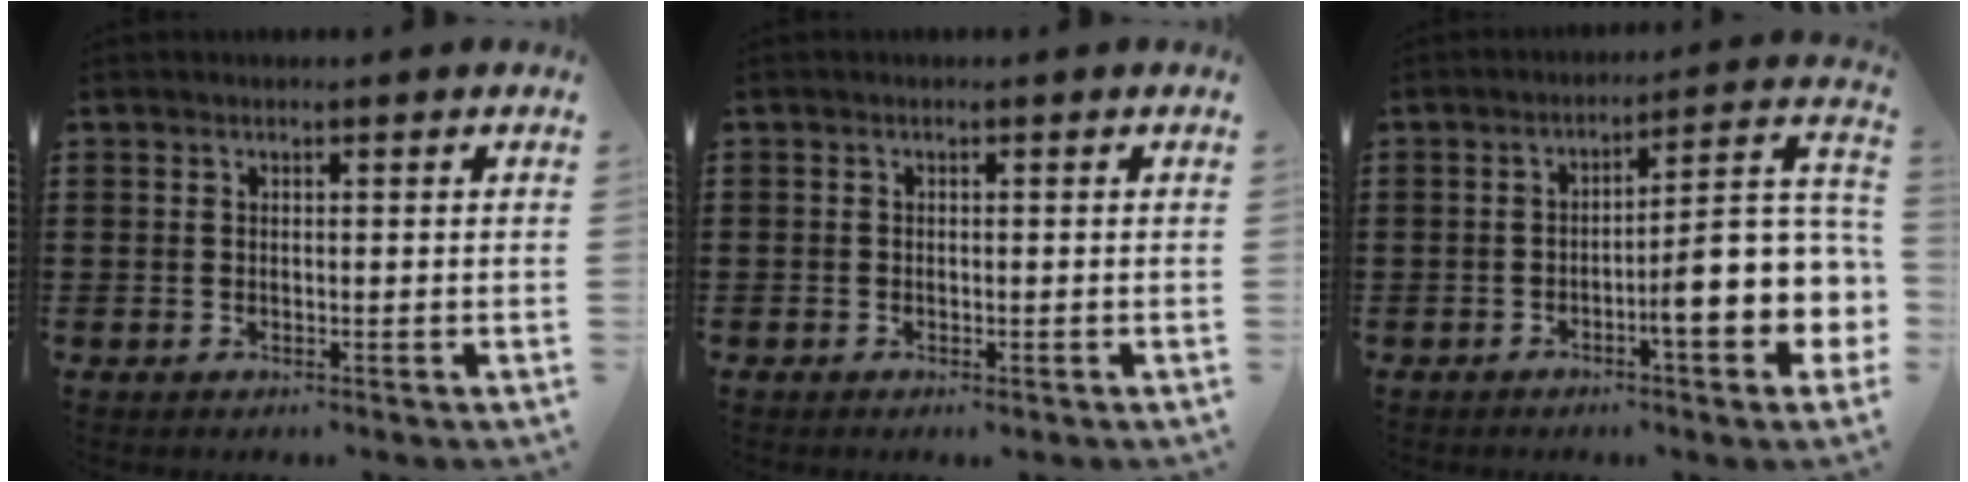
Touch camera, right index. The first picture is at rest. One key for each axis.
{"total": 0.6, "fx": -0.5, "fy": 0.4, "fz": 0.2, "tx": -0.005, "ty": 0.000, "tz": -0.010}
{"total": 11.0, "fx": -2.6, "fy": 2.6, "fz": 10.4, "tx": -0.140, "ty": -0.028, "tz": -0.050}